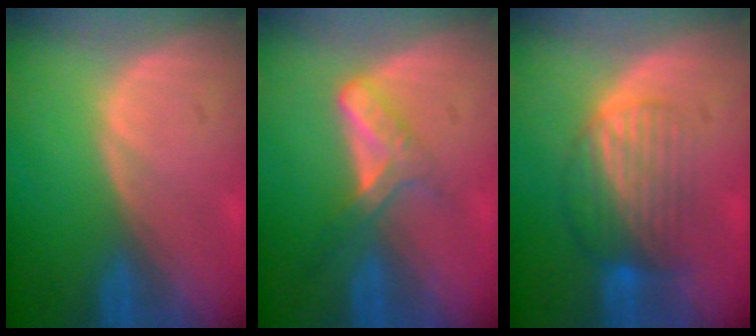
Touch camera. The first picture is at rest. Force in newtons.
{"total": 5.4, "press": 4.7, "slide": 2.7}
{"total": 7.0, "press": 6.5, "slide": 2.5}